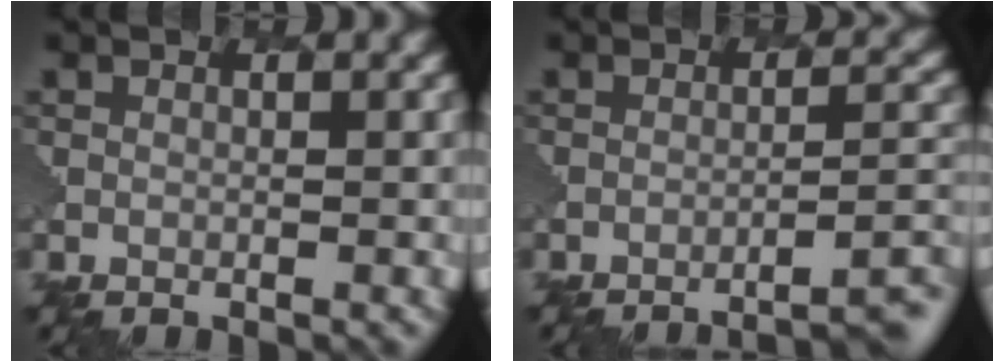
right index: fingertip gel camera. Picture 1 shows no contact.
{"total": 5.5, "force": [-4.7, 0.9, 2.6], "torque": [-0.023, 0.021, -0.060]}